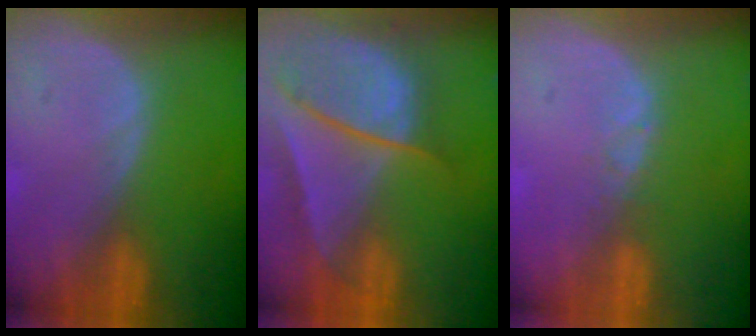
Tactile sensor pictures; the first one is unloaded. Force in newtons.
{"total": 9.4, "press": 7.9, "slide": 5.1}
{"total": 1.3, "press": 1.0, "slide": 0.8}